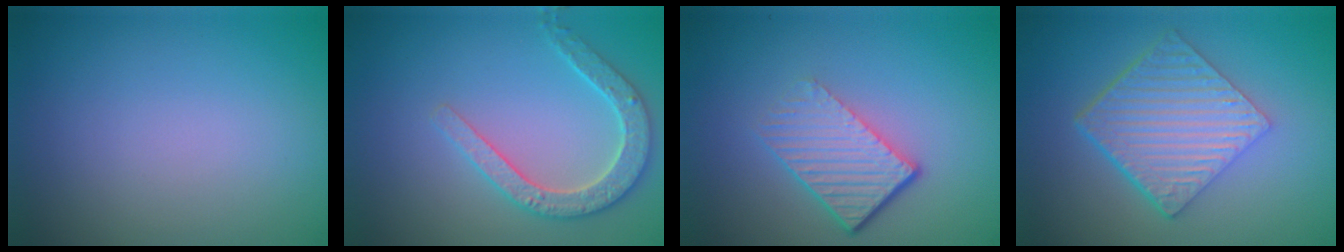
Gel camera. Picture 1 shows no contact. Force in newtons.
{"total": 3.3, "press": 3.2, "slide": 0.8}
{"total": 4.6, "press": 2.9, "slide": 3.6}
{"total": 6.4, "press": 4.4, "slide": 4.8}